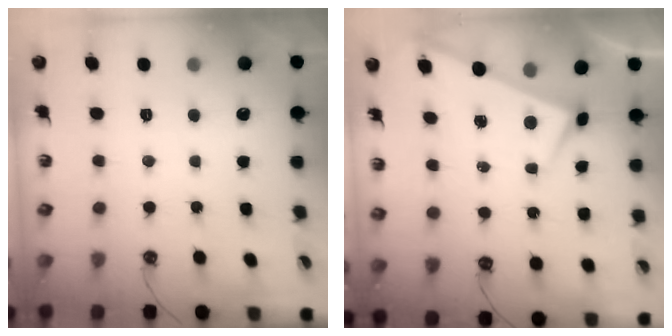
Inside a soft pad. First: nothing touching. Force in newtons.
{"total": 1.7, "press": 1.7, "slide": 0.2}